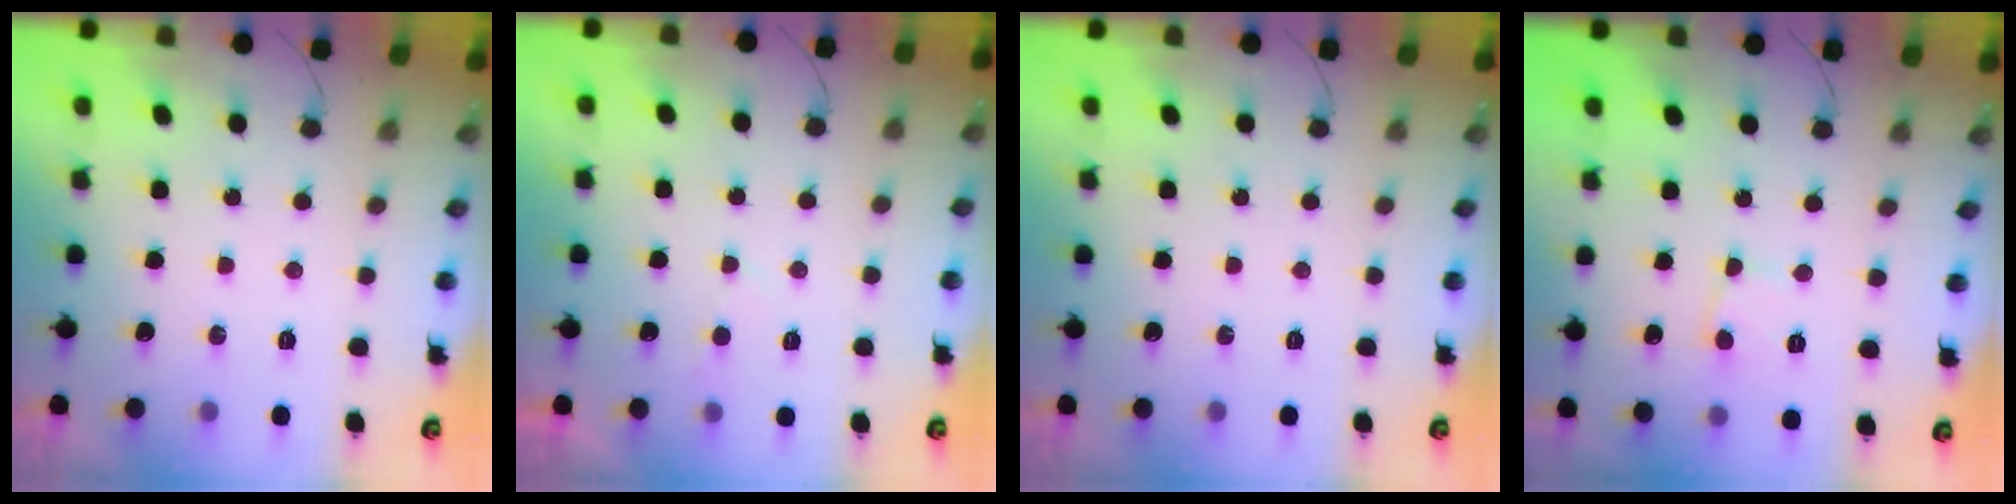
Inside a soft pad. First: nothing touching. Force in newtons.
{"total": 1.7, "press": 1.6, "slide": 0.2}
{"total": 0.0}
{"total": 2.4, "press": 2.4, "slide": 0.1}